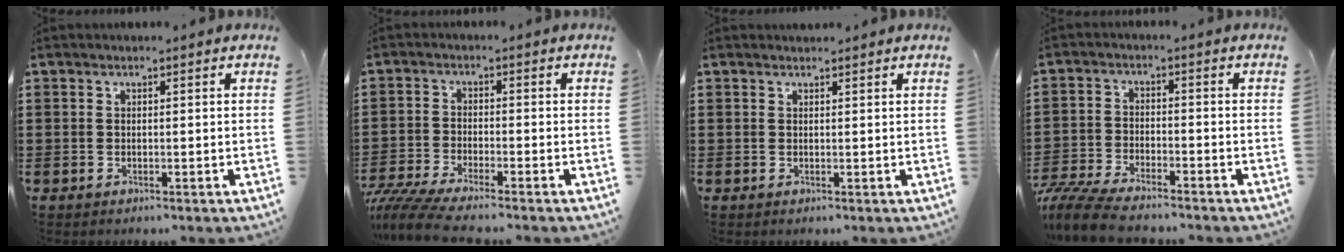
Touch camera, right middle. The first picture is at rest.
{"total": 4.5, "force": [-4.2, -0.1, 1.7], "torque": [-0.059, -0.020, -0.090]}
{"total": 0.7, "force": [0.6, 0.2, -0.1], "torque": [0.008, -0.003, 0.011]}
{"total": 6.1, "force": [-5.7, 0.8, 2.0], "torque": [-0.063, -0.005, -0.117]}